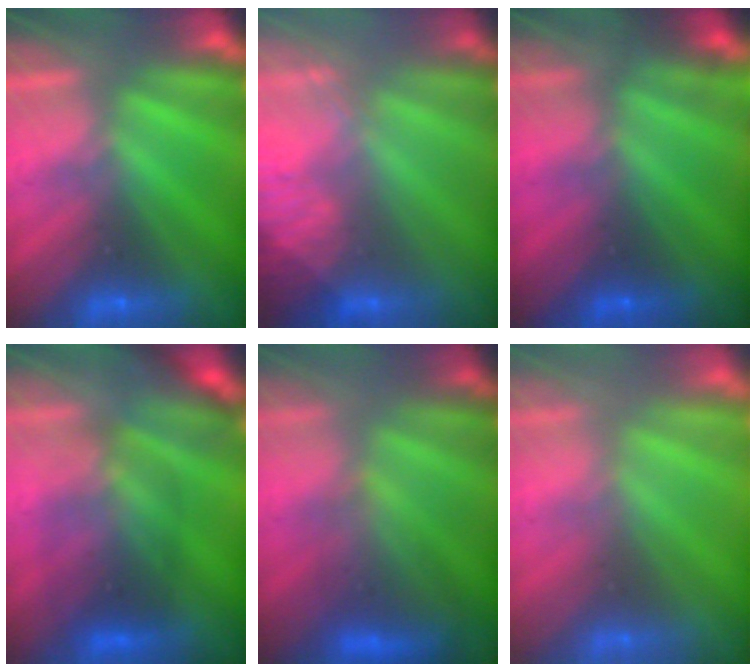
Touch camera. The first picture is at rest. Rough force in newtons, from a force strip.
{"total": 2.9}
{"total": 4.5}
{"total": 2.7}
{"total": 3.2}
{"total": 2.4}